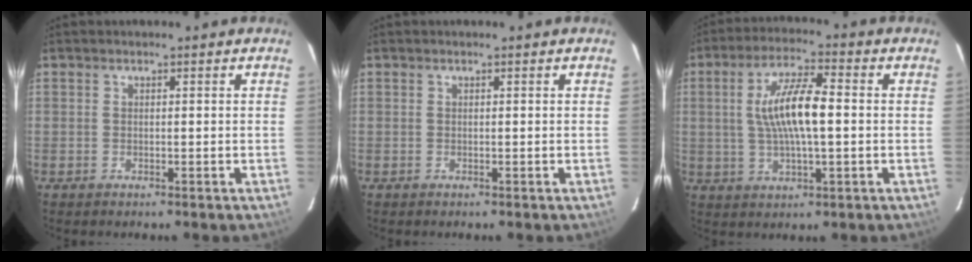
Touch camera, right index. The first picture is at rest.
{"total": 0.0}
{"total": 10.6, "force": [0.5, 2.6, 10.3], "torque": [-0.195, 0.008, 0.012]}